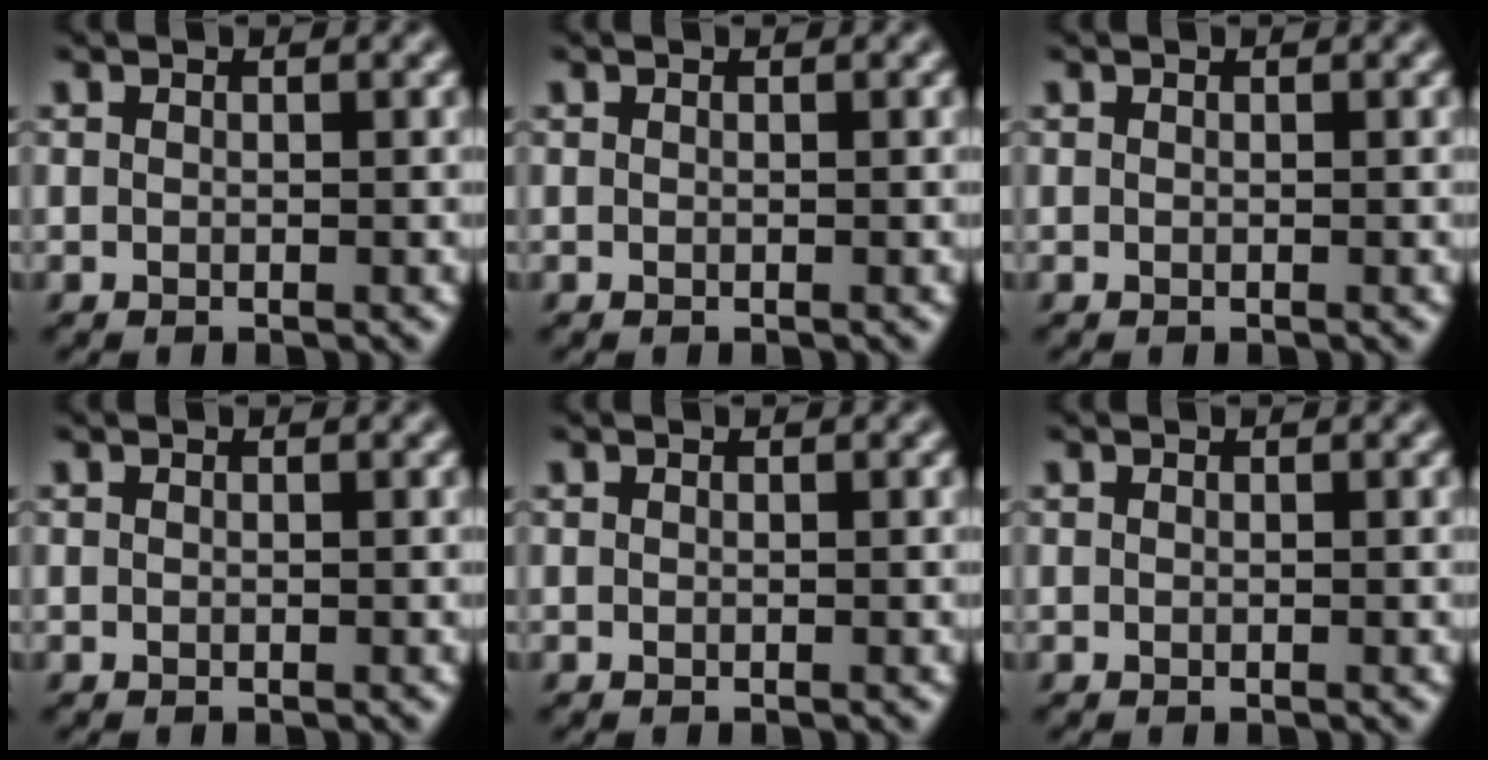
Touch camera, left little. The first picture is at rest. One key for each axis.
{"total": 0.0}
{"total": 0.0}
{"total": 0.0}
{"total": 0.0}
{"total": 0.0}